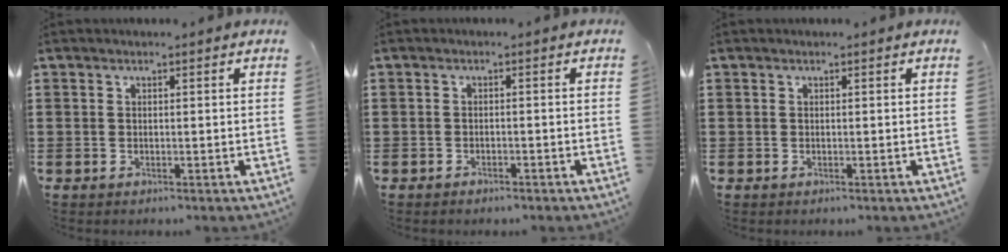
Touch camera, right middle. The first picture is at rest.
{"total": 0.9, "force": [-0.9, 0.2, 0.1], "torque": [-0.006, -0.001, -0.019]}
{"total": 0.0}